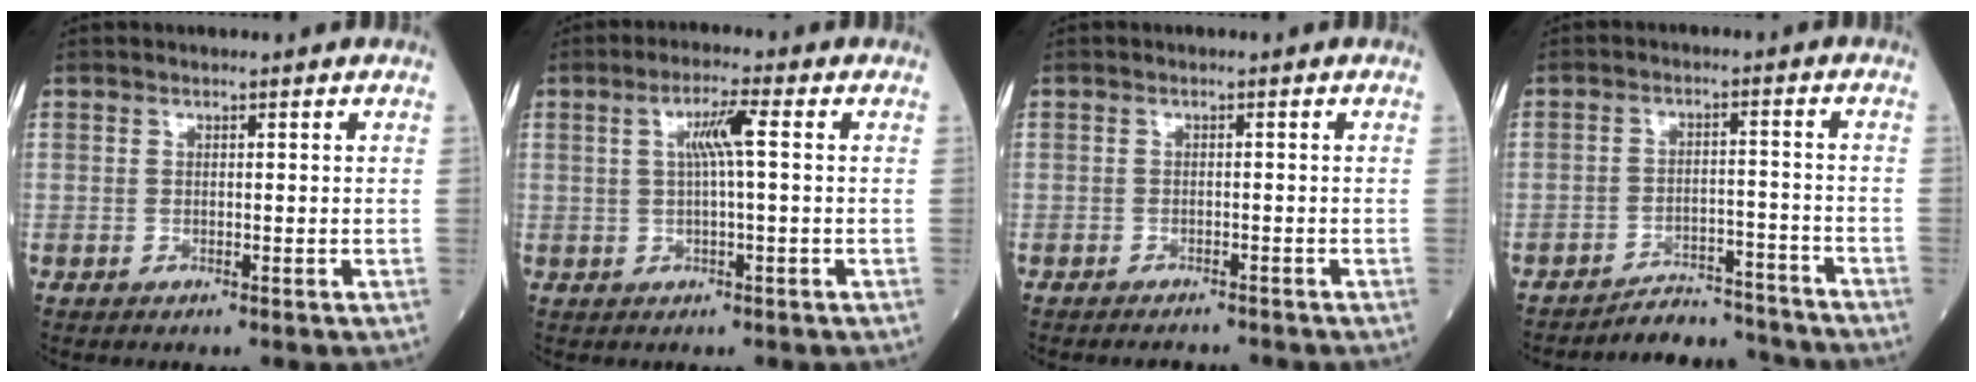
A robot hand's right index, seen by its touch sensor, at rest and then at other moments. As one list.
[{"total": 4.5, "force": [0.9, 0.2, 4.4], "torque": [-0.084, 0.010, 0.016]}, {"total": 2.4, "force": [-2.3, 0.6, 0.4], "torque": [-0.003, -0.004, -0.031]}, {"total": 7.7, "force": [-7.6, 1.2, -0.6], "torque": [0.014, 0.024, -0.113]}]